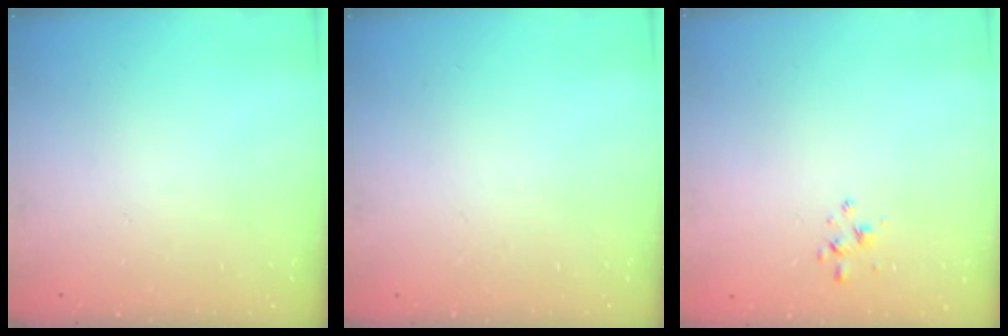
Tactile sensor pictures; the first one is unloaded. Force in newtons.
{"total": 0.0}
{"total": 2.1, "press": 2.0, "slide": 0.7}